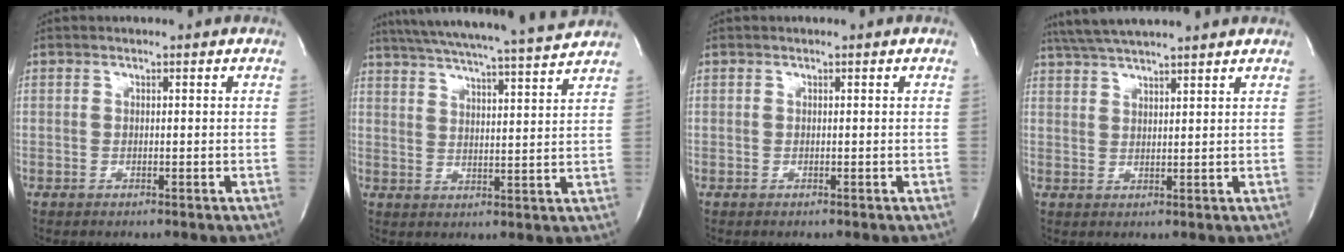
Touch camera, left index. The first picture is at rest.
{"total": 19.0, "force": [17.4, -0.7, 7.5], "torque": [-0.134, -0.013, 0.244]}
{"total": 0.0}
{"total": 10.6, "force": [9.4, 0.1, 4.9], "torque": [-0.090, 0.036, 0.144]}